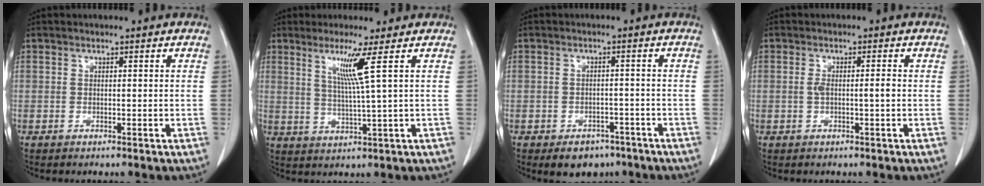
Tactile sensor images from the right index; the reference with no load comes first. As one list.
[{"total": 5.8, "force": [2.4, -2.1, 4.9], "torque": [-0.097, -0.013, 0.051]}, {"total": 5.3, "force": [-3.7, 3.4, 1.8], "torque": [-0.017, 0.006, -0.046]}, {"total": 2.3, "force": [-0.3, 0.3, 2.2], "torque": [-0.043, 0.002, -0.004]}]